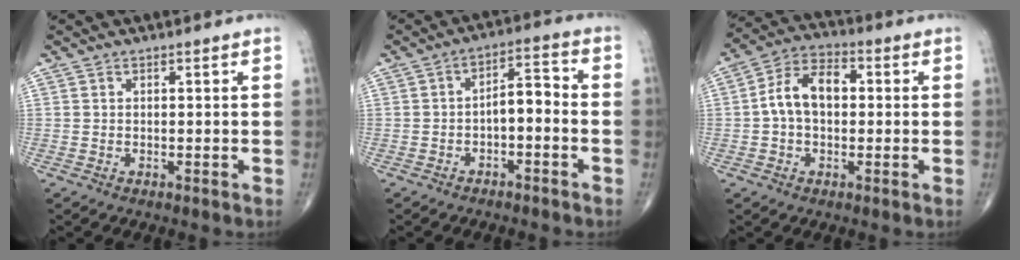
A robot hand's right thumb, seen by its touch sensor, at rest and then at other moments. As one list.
[{"total": 5.7, "force": [-1.6, 2.3, 4.9], "torque": [-0.070, 0.039, -0.029]}, {"total": 9.3, "force": [0.3, 6.0, 7.1], "torque": [-0.122, 0.029, -0.003]}]